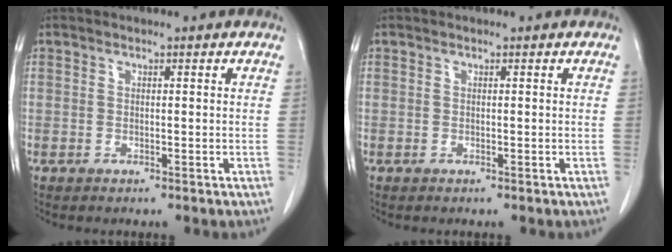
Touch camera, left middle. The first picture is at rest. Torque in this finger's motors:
{"motor_torque": [0.00, 0.00, 0.00, 0.00]}